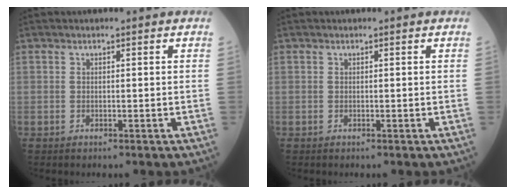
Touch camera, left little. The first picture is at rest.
{"total": 0.0}